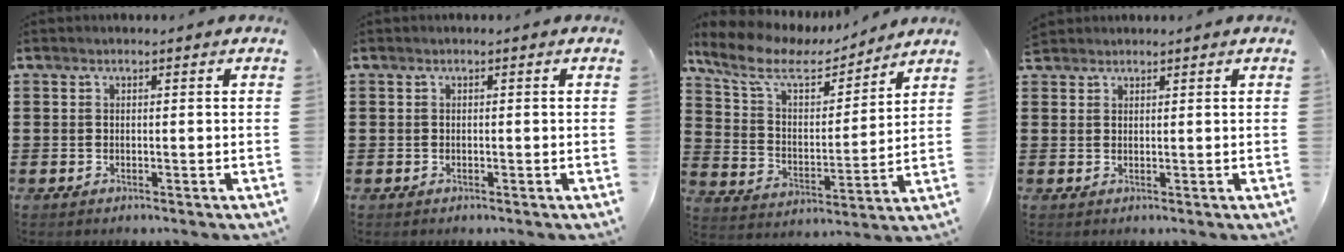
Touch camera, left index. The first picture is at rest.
{"total": 0.0}
{"total": 8.8, "force": [6.7, 3.1, 4.7], "torque": [-0.120, -0.031, 0.112]}
{"total": 1.5, "force": [1.4, 0.5, 0.0], "torque": [-0.004, 0.002, 0.029]}